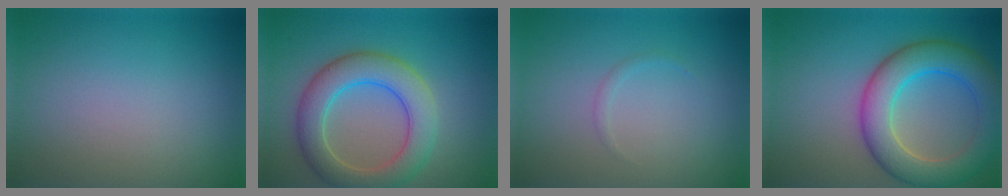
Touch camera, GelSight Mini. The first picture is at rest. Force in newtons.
{"total": 6.3, "press": 6.3, "slide": 0.5}
{"total": 0.5, "press": 0.5, "slide": 0.1}
{"total": 7.4, "press": 7.4, "slide": 0.2}